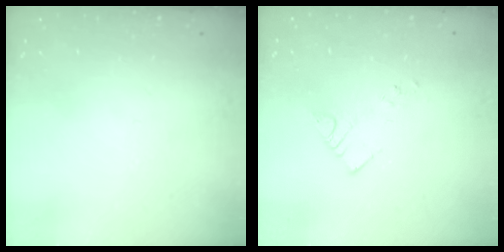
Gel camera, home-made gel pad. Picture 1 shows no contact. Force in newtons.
{"total": 3.3, "press": 3.3, "slide": 0.4}